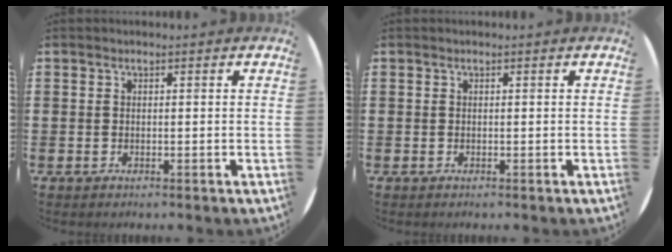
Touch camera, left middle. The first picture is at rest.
{"total": 0.0}